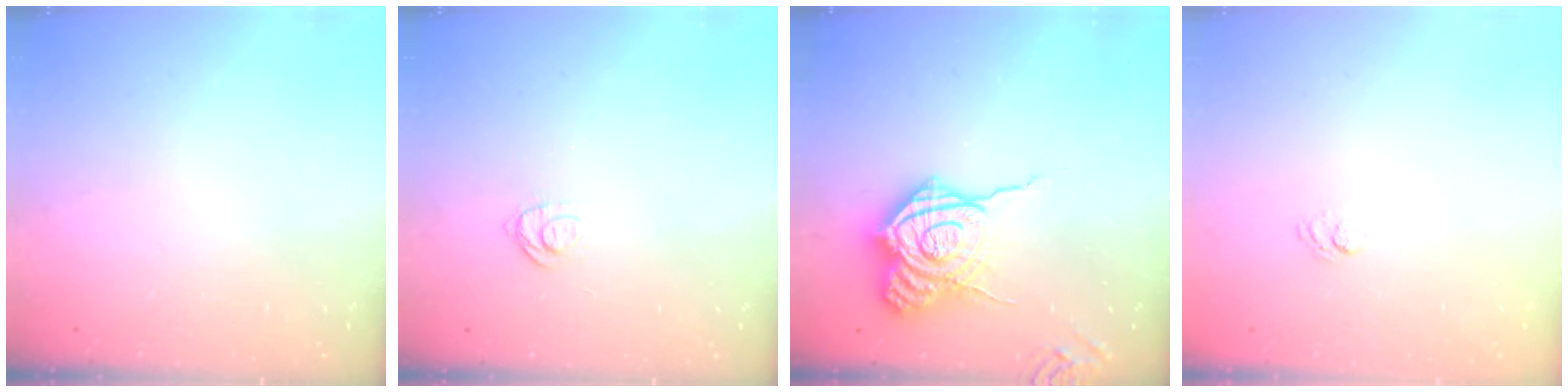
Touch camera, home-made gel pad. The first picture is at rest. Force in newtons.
{"total": 7.4, "press": 7.3, "slide": 0.7}
{"total": 15.1, "press": 15.0, "slide": 1.2}
{"total": 2.6, "press": 2.3, "slide": 1.1}